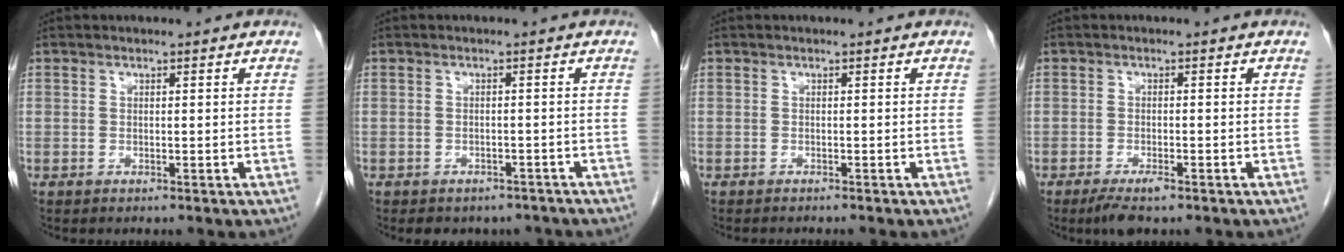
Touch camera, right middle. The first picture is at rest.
{"total": 5.9, "force": [-5.0, 3.0, 1.0], "torque": [-0.004, 0.012, -0.055]}
{"total": 2.4, "force": [-2.2, 0.1, 0.9], "torque": [-0.010, -0.002, -0.026]}
{"total": 3.4, "force": [-2.3, 0.8, 2.4], "torque": [-0.046, -0.005, -0.038]}